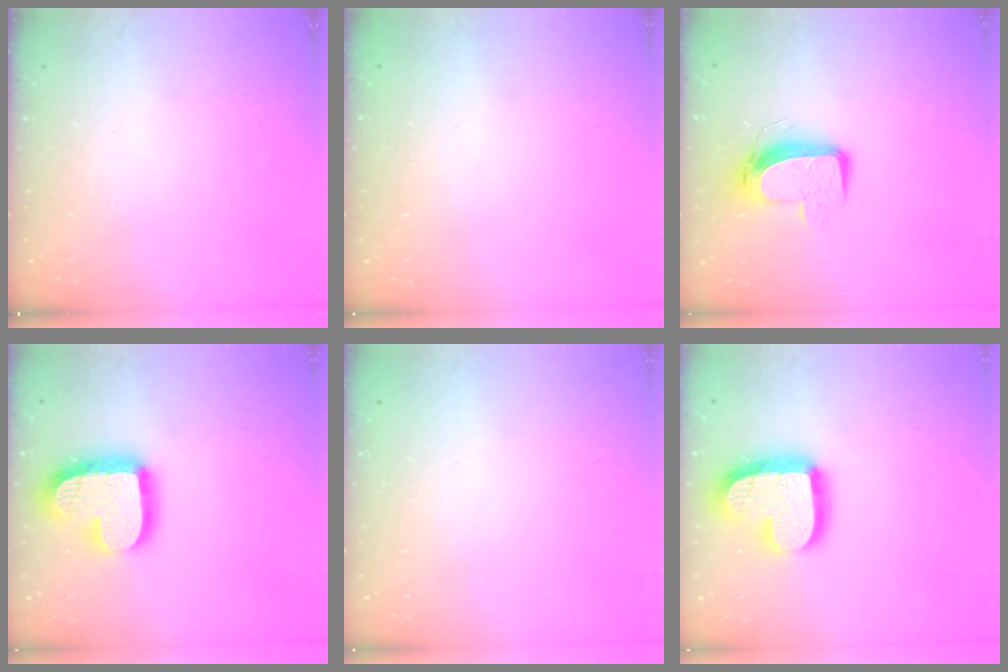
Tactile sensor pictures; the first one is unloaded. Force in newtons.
{"total": 0.0}
{"total": 10.2, "press": 10.2, "slide": 0.8}
{"total": 17.7, "press": 17.7, "slide": 1.5}
{"total": 0.0}
{"total": 17.7, "press": 17.7, "slide": 1.5}